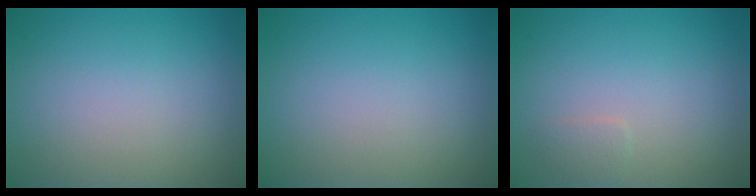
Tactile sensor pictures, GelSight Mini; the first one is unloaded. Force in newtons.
{"total": 0.0}
{"total": 0.9, "press": 0.9, "slide": 0.1}